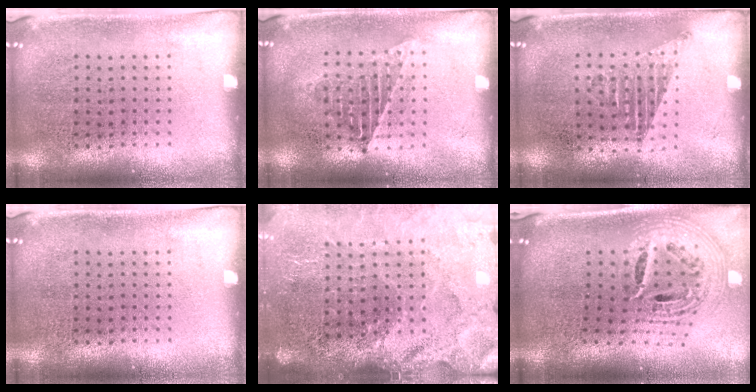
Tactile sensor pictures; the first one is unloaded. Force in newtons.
{"total": 1.2, "press": 1.1, "slide": 0.4}
{"total": 1.2, "press": 1.0, "slide": 0.7}
{"total": 0.0}
{"total": 3.9, "press": 3.2, "slide": 2.2}
{"total": 2.7, "press": 1.8, "slide": 1.9}